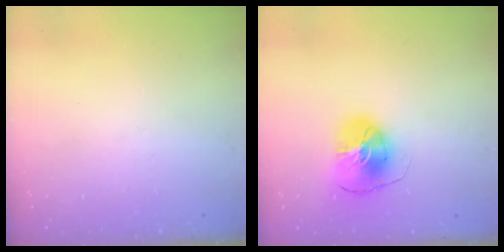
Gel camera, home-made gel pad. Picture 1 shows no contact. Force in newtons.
{"total": 10.5, "press": 10.5, "slide": 1.3}